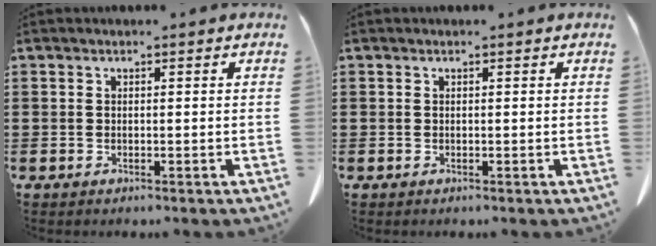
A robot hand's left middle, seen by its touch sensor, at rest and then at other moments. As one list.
[{"total": 0.0}]